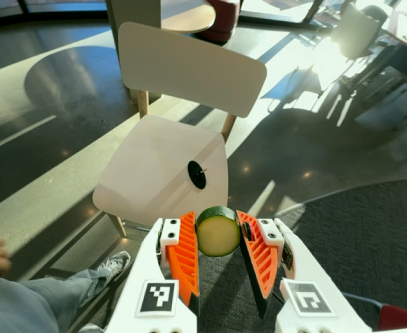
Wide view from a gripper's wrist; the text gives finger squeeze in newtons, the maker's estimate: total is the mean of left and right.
{"total": 9.7, "left": 10.0, "right": 9.3}